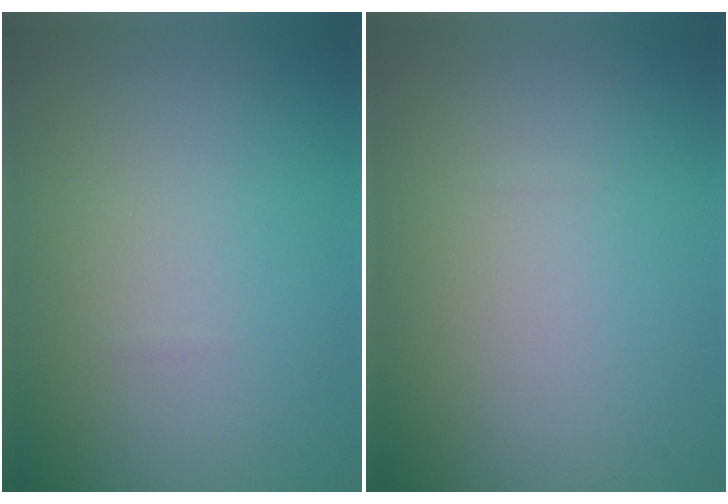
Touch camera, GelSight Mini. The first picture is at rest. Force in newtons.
{"total": 0.0}